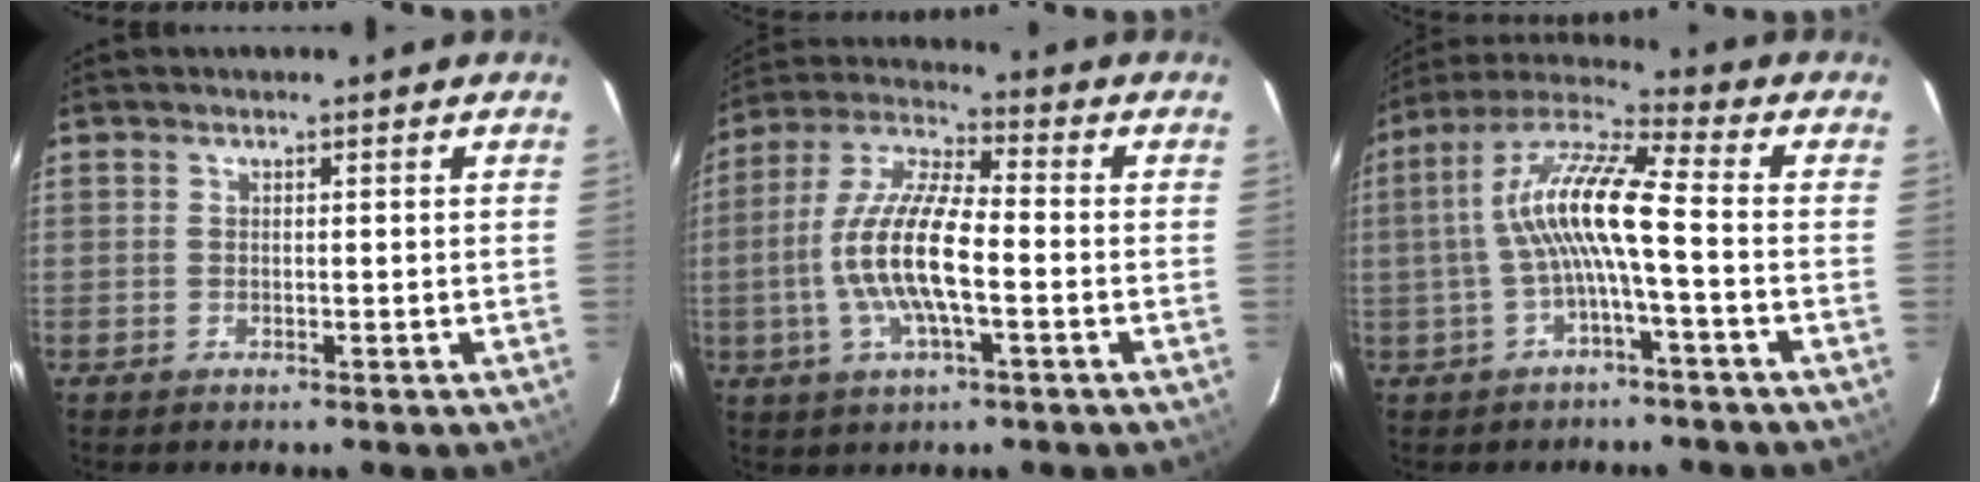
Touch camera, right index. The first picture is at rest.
{"total": 14.0, "force": [-2.6, 3.7, 13.3], "torque": [-0.271, 0.003, -0.055]}
{"total": 11.4, "force": [-1.4, 1.3, 11.3], "torque": [-0.229, 0.021, -0.030]}